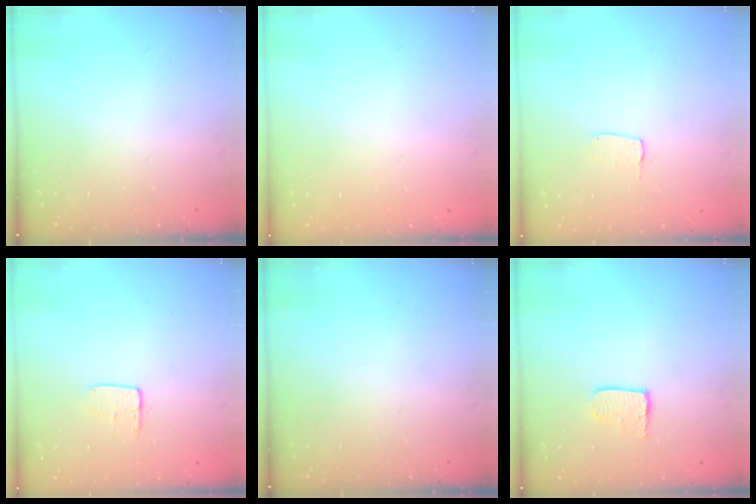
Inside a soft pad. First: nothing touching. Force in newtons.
{"total": 0.0}
{"total": 3.3, "press": 3.3, "slide": 0.1}
{"total": 5.4, "press": 5.4, "slide": 0.4}
{"total": 0.0}
{"total": 5.0, "press": 5.0, "slide": 0.4}